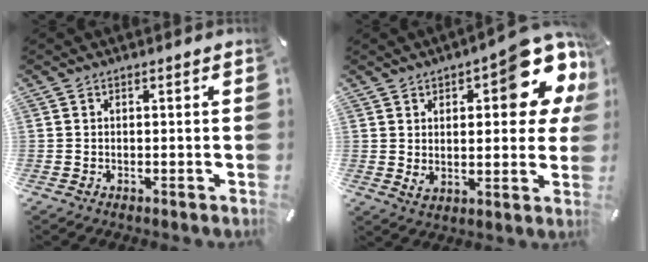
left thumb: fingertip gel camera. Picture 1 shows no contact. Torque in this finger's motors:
{"motor_torque": [1.70, 1.33, 1.64, -0.30, 0.18]}